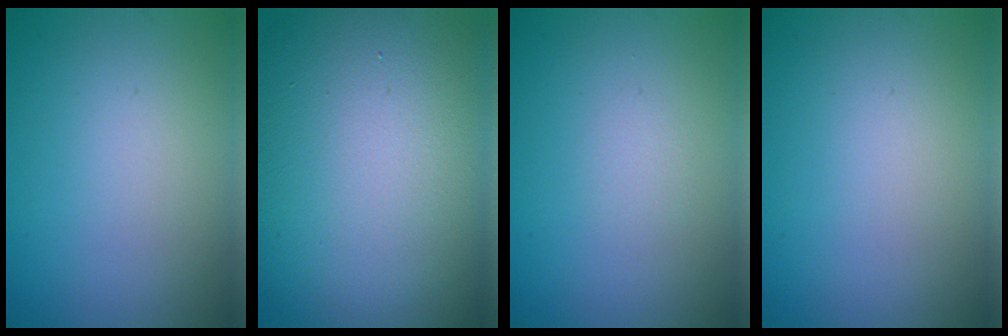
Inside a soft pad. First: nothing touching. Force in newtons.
{"total": 18.5, "press": 18.5, "slide": 1.2}
{"total": 0.6, "press": 0.6, "slide": 0.1}
{"total": 0.0}